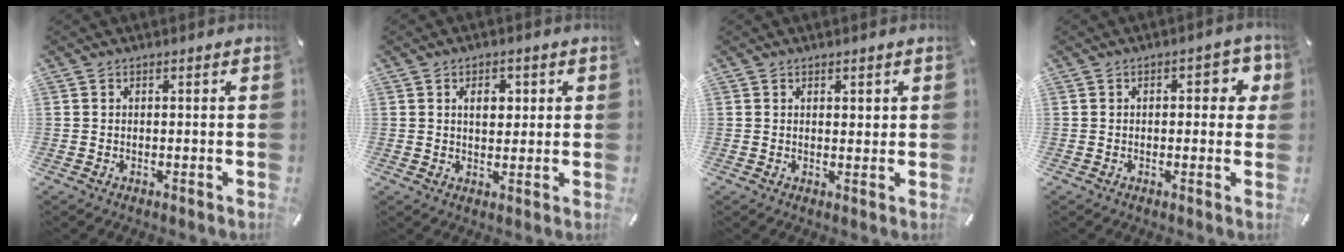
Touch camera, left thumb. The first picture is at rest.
{"total": 5.0, "force": [1.4, 3.5, 3.3], "torque": [-0.034, -0.007, 0.013]}
{"total": 1.2, "force": [0.9, 0.8, 0.3], "torque": [0.002, -0.003, 0.015]}
{"total": 5.3, "force": [0.9, 2.8, 4.3], "torque": [-0.046, -0.002, 0.006]}